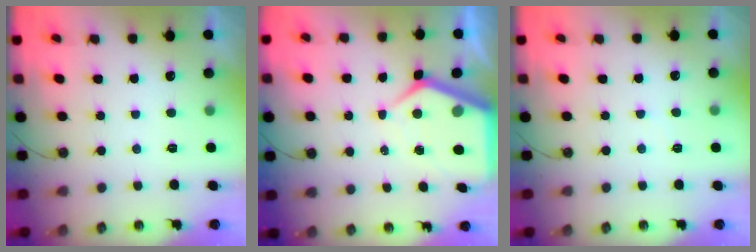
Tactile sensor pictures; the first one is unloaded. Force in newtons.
{"total": 8.5, "press": 8.5, "slide": 0.7}
{"total": 3.1, "press": 3.1, "slide": 0.5}